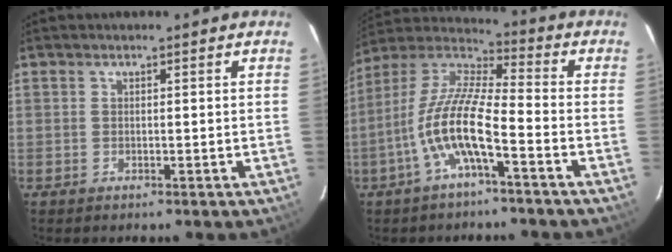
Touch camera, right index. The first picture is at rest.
{"total": 12.2, "force": [-5.0, 2.2, 10.9], "torque": [-0.225, 0.003, -0.102]}